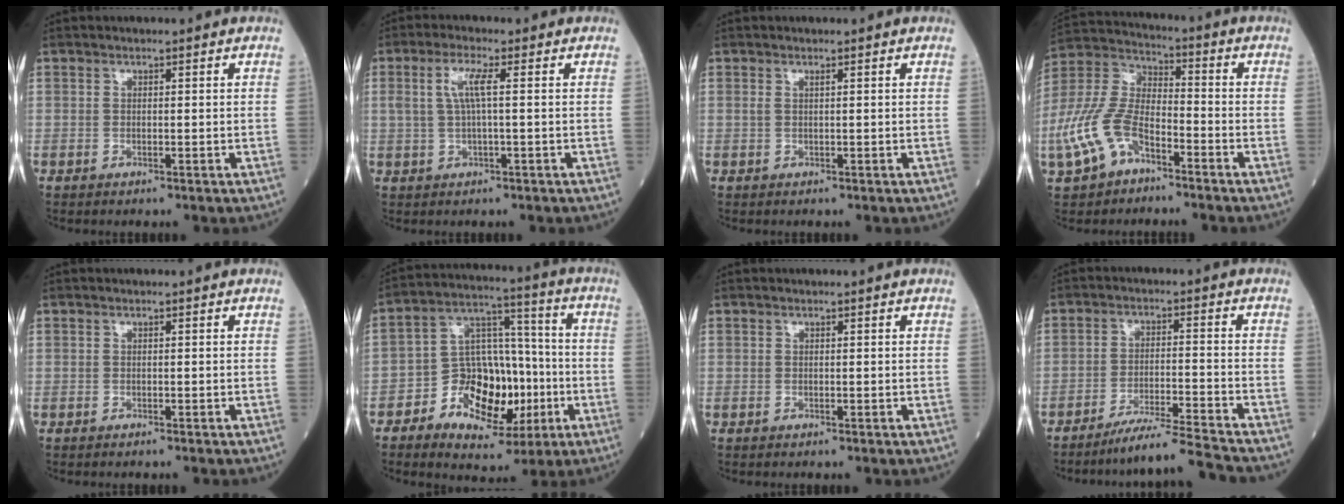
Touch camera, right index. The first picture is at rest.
{"total": 4.1, "force": [0.8, 0.3, 4.0], "torque": [-0.085, 0.010, 0.017]}
{"total": 0.6, "force": [0.3, 0.0, 0.5], "torque": [-0.017, 0.006, 0.007]}
{"total": 12.0, "force": [-6.0, 6.2, 8.3], "torque": [-0.210, 0.008, -0.118]}
{"total": 0.7, "force": [-0.6, 0.0, 0.3], "torque": [0.001, 0.000, -0.009]}
{"total": 13.7, "force": [-4.5, 8.7, 9.5], "torque": [-0.160, 0.036, -0.066]}
{"total": 0.0}
{"total": 9.5, "force": [-8.9, -2.1, 2.8], "torque": [-0.036, -0.012, -0.154]}